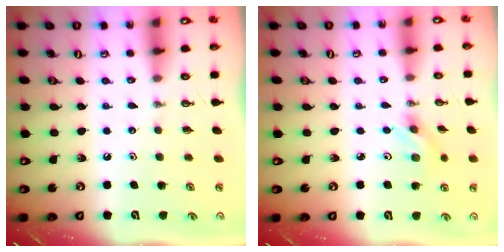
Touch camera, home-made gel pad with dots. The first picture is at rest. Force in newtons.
{"total": 3.0, "press": 2.9, "slide": 0.9}